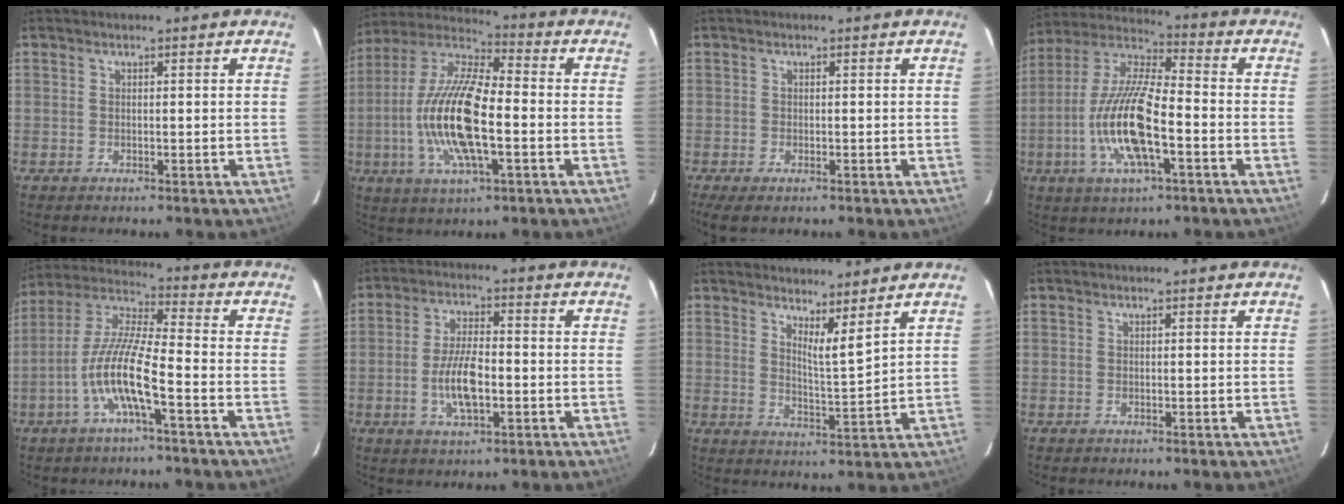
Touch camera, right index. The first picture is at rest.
{"total": 18.2, "force": [-3.4, 5.8, 16.9], "torque": [-0.339, -0.003, -0.072]}
{"total": 3.5, "force": [-2.3, 1.2, 2.3], "torque": [-0.051, -0.015, -0.038]}
{"total": 16.4, "force": [-5.0, 4.6, 14.9], "torque": [-0.303, -0.007, -0.101]}
{"total": 11.6, "force": [-4.8, 1.3, 10.5], "torque": [-0.219, 0.003, -0.095]}
{"total": 8.6, "force": [-2.3, 3.2, 7.7], "torque": [-0.153, 0.000, -0.041]}
{"total": 5.6, "force": [4.7, -0.1, 3.0], "torque": [-0.045, -0.016, 0.067]}
{"total": 0.0}